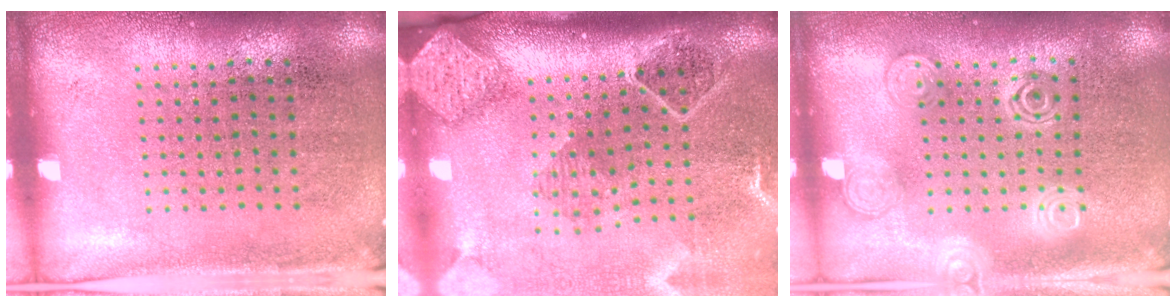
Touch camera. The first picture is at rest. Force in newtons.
{"total": 2.7, "press": 2.0, "slide": 1.9}
{"total": 2.6, "press": 2.5, "slide": 0.3}